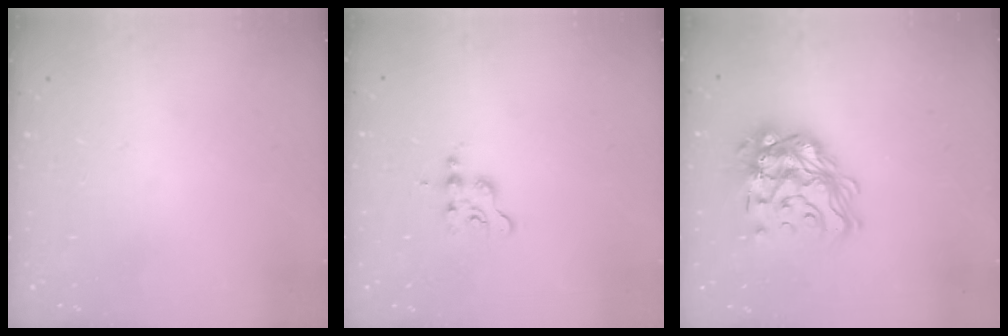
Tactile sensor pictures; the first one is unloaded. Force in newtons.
{"total": 2.4, "press": 2.4, "slide": 0.3}
{"total": 19.4, "press": 19.3, "slide": 1.5}